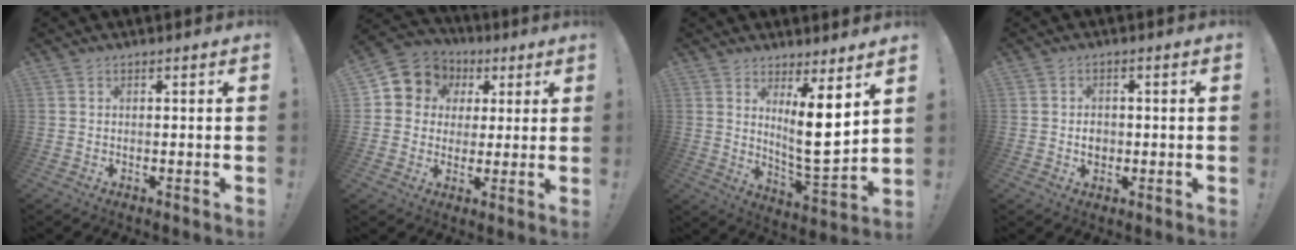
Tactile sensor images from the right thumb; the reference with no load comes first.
{"total": 8.2, "force": [2.3, 7.6, 2.1], "torque": [-0.034, -0.013, 0.049]}
{"total": 11.7, "force": [5.1, 2.1, 10.3], "torque": [-0.161, -0.050, 0.082]}
{"total": 3.3, "force": [-0.8, 2.8, 1.7], "torque": [-0.013, 0.001, -0.017]}